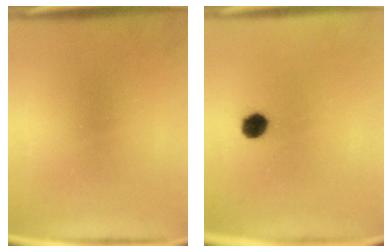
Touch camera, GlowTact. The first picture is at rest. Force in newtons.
{"total": 3.9}